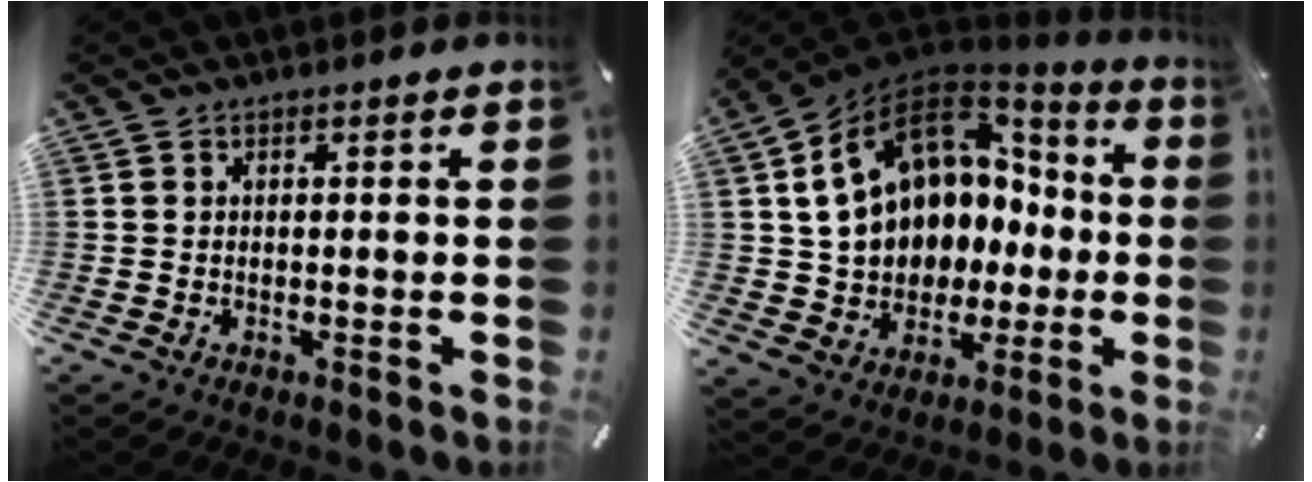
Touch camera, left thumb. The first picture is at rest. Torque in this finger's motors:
{"motor_torque": [2.44, 2.56, 2.22, 0.55, 0.38]}